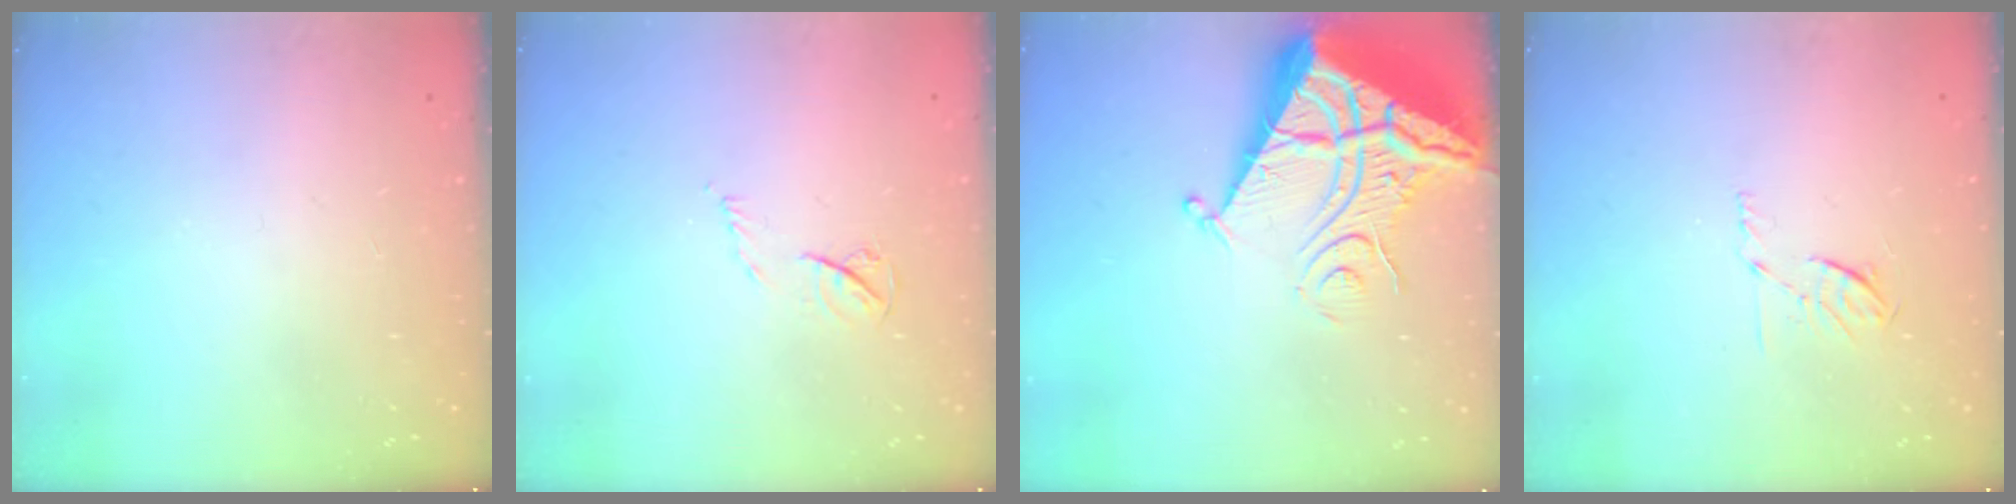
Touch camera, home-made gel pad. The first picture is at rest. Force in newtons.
{"total": 4.8, "press": 4.8, "slide": 0.6}
{"total": 12.2, "press": 12.1, "slide": 1.3}
{"total": 5.2, "press": 5.1, "slide": 0.9}